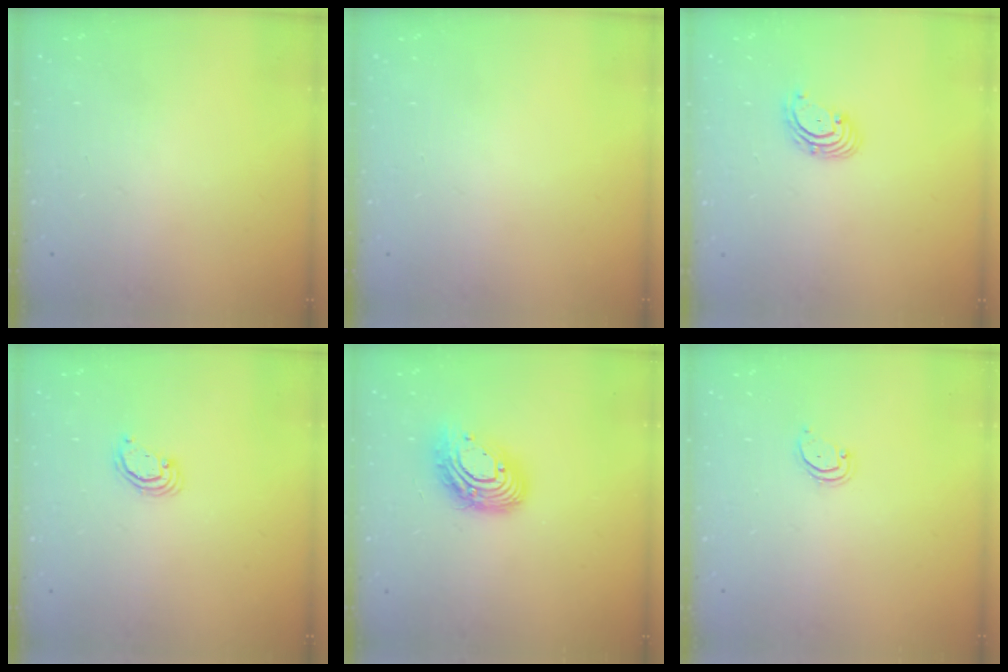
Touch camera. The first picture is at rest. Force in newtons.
{"total": 0.0}
{"total": 2.9, "press": 2.9, "slide": 0.3}
{"total": 2.3, "press": 2.3, "slide": 0.2}
{"total": 13.4, "press": 13.4, "slide": 1.3}
{"total": 2.6, "press": 2.6, "slide": 0.2}